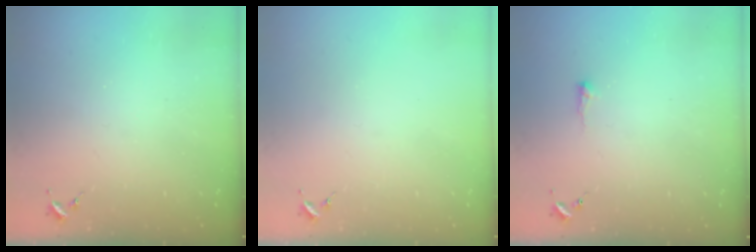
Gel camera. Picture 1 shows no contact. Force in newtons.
{"total": 0.0}
{"total": 4.2, "press": 4.1, "slide": 0.8}